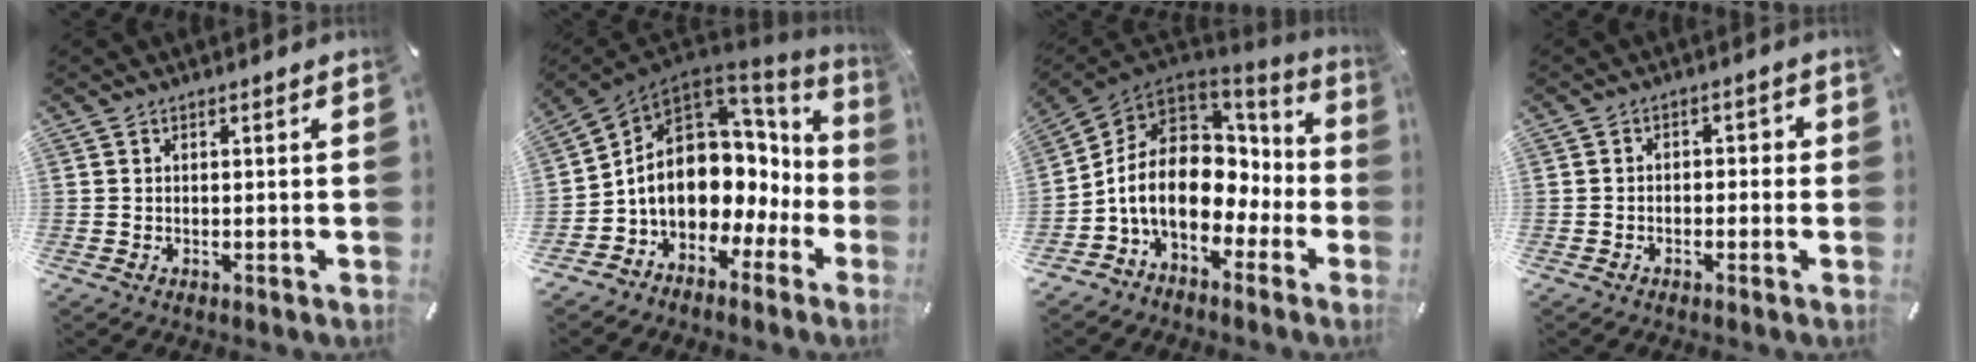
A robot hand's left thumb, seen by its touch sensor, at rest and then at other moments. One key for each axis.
{"total": 13.8, "fx": 0.0, "fy": 11.0, "fz": 8.4, "tx": -0.165, "ty": -0.032, "tz": 0.002}
{"total": 16.4, "fx": -1.3, "fy": 12.3, "fz": 10.8, "tx": -0.212, "ty": -0.002, "tz": -0.019}
{"total": 2.4, "fx": -1.7, "fy": 1.4, "fz": 1.0, "tx": -0.019, "ty": 0.013, "tz": -0.036}